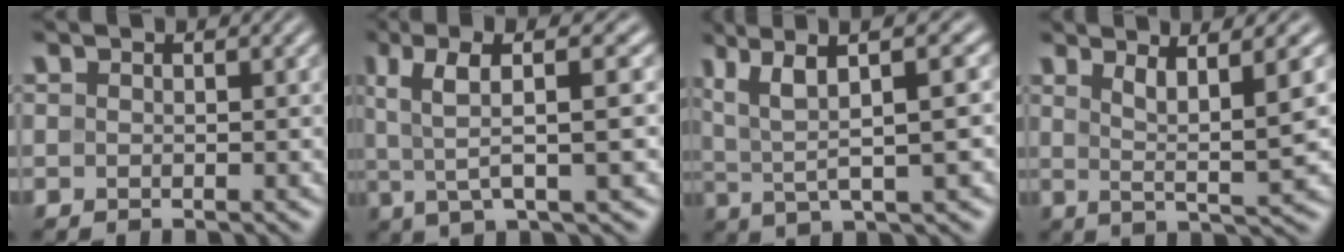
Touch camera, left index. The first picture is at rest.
{"total": 6.6, "force": [2.2, 1.5, 6.1], "torque": [-0.109, 0.013, 0.038]}
{"total": 7.9, "force": [3.2, 1.8, 7.0], "torque": [-0.121, 0.018, 0.061]}
{"total": 5.4, "force": [2.0, 0.8, 5.0], "torque": [-0.077, 0.005, 0.035]}